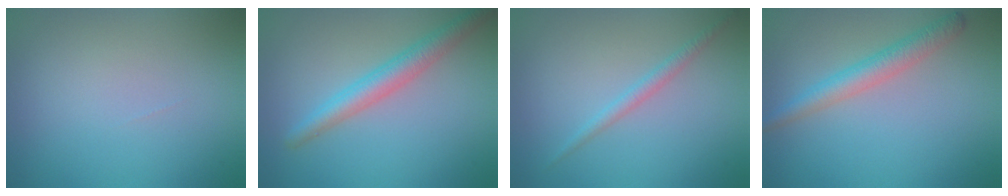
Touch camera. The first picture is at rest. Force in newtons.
{"total": 3.5, "press": 3.5, "slide": 0.1}
{"total": 1.4, "press": 1.4, "slide": 0.1}
{"total": 3.0, "press": 3.0, "slide": 0.1}